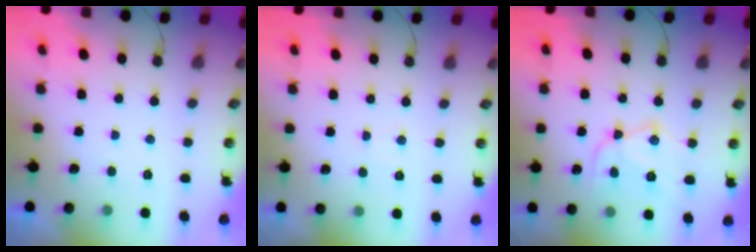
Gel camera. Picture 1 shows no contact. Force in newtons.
{"total": 3.3, "press": 3.2, "slide": 0.4}
{"total": 13.5, "press": 13.5, "slide": 1.4}